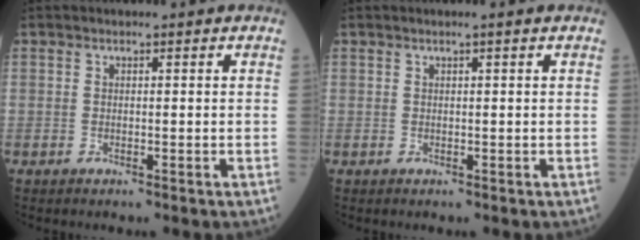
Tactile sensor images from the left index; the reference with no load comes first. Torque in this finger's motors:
{"motor_torque": [-0.21, 0.08, 0.01, 0.00]}